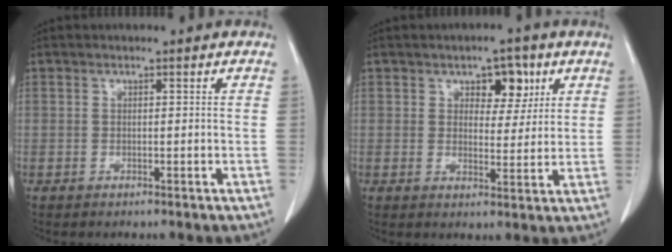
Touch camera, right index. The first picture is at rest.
{"total": 5.4, "force": [2.6, 3.1, 3.6], "torque": [-0.040, 0.008, 0.037]}